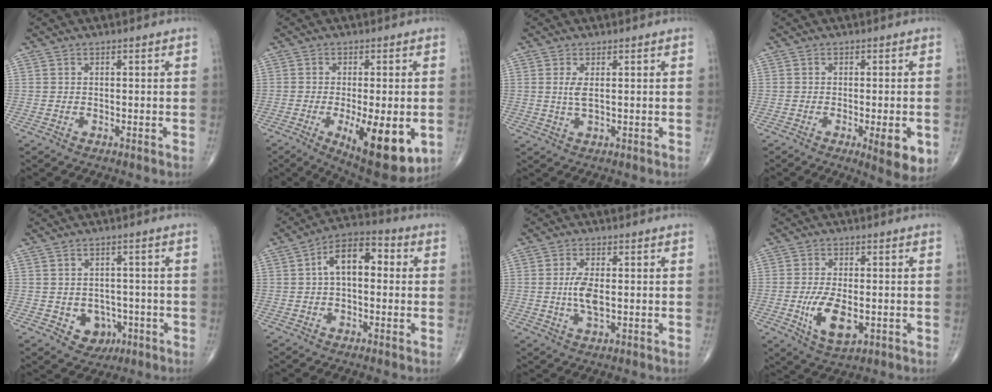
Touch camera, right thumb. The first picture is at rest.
{"total": 14.9, "force": [-4.2, 5.2, 13.4], "torque": [-0.176, -0.019, -0.046]}
{"total": 2.7, "force": [0.5, 0.8, 2.5], "torque": [-0.060, -0.005, 0.017]}
{"total": 7.2, "force": [-2.2, 2.0, 6.6], "torque": [-0.079, -0.013, -0.026]}
{"total": 6.0, "force": [-2.0, 4.8, 2.8], "torque": [-0.010, 0.012, -0.018]}
{"total": 9.9, "force": [1.2, 5.6, 8.1], "torque": [-0.123, 0.034, 0.010]}
{"total": 5.4, "force": [-0.1, 2.2, 4.9], "torque": [-0.103, -0.006, -0.001]}
{"total": 8.7, "force": [-2.0, 4.3, 7.4], "torque": [-0.133, -0.009, -0.028]}